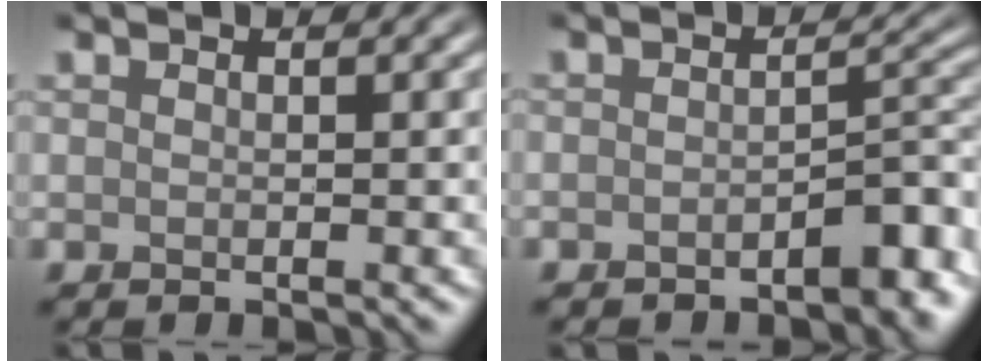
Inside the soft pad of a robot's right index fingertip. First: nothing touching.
{"total": 3.5, "force": [-2.3, 1.1, 2.4], "torque": [-0.030, 0.008, -0.038]}